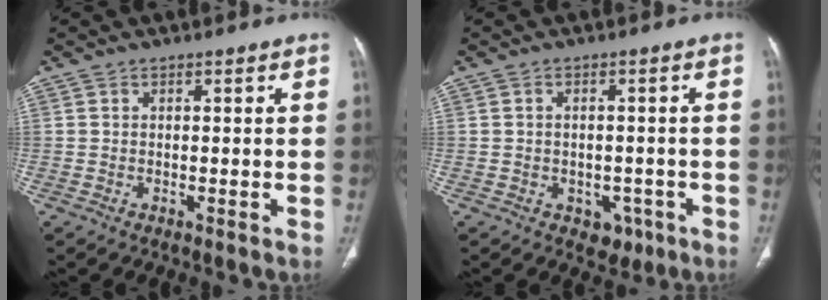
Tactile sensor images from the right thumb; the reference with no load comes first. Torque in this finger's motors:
{"motor_torque": [0.23, 0.53, -0.09, -0.11, 0.04]}